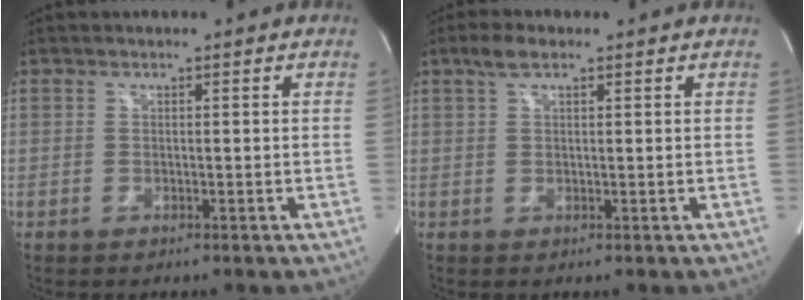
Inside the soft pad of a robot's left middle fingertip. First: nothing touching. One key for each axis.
{"total": 2.8, "fx": 1.8, "fy": 1.0, "fz": 2.0, "tx": -0.046, "ty": 0.014, "tz": 0.036}